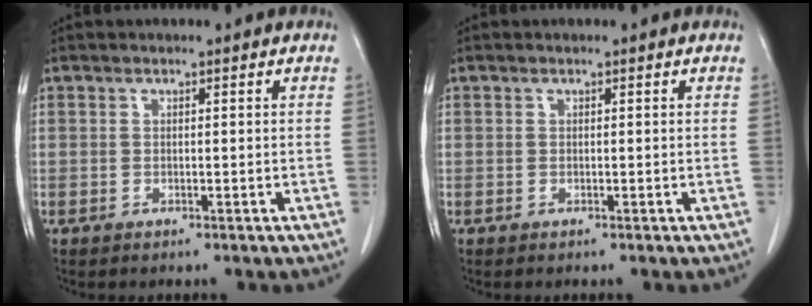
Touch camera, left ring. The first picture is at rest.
{"total": 0.0}